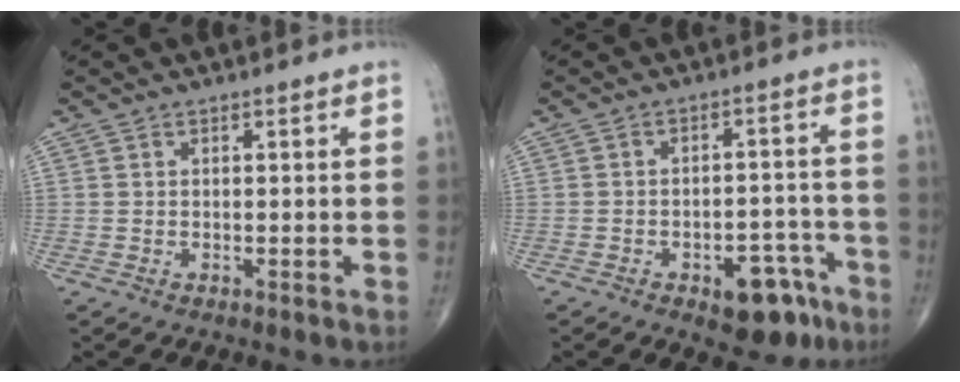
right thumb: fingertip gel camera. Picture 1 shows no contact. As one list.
[{"total": 9.7, "force": [-5.4, 5.1, 6.2], "torque": [-0.054, 0.044, -0.067]}]